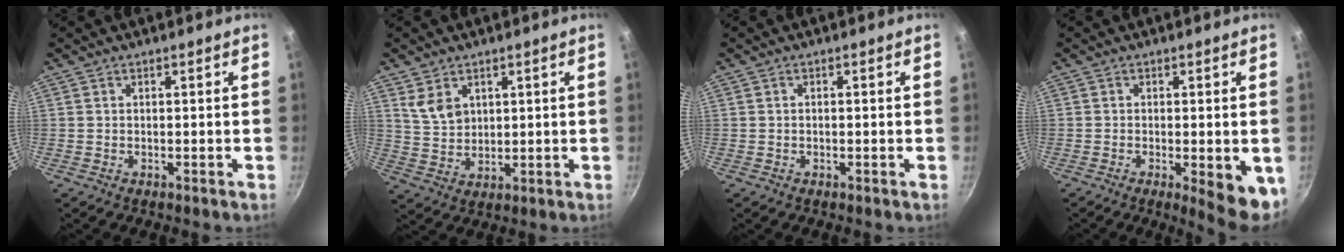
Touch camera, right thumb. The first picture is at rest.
{"total": 5.5, "force": [2.8, 3.8, 2.8], "torque": [-0.039, -0.017, 0.065]}
{"total": 0.0}
{"total": 8.3, "force": [-2.7, 2.4, 7.5], "torque": [-0.093, -0.017, -0.034]}